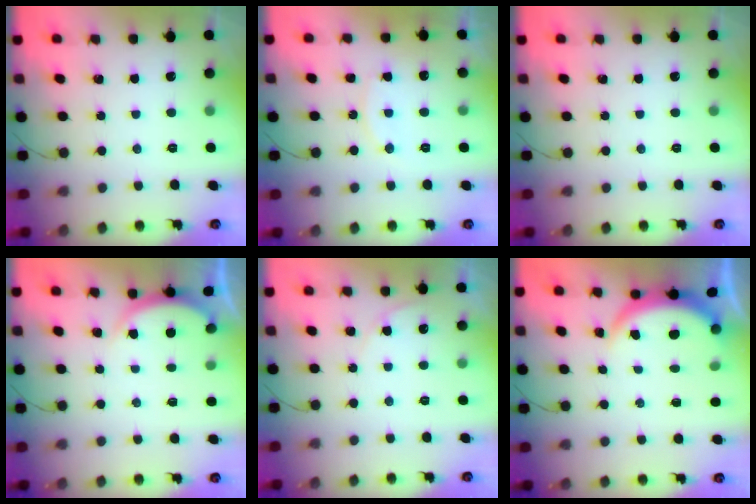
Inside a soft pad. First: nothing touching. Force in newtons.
{"total": 7.7, "press": 7.7, "slide": 0.4}
{"total": 0.0}
{"total": 2.1, "press": 2.0, "slide": 0.5}
{"total": 3.3, "press": 3.3, "slide": 0.2}
{"total": 3.9, "press": 3.9, "slide": 0.2}